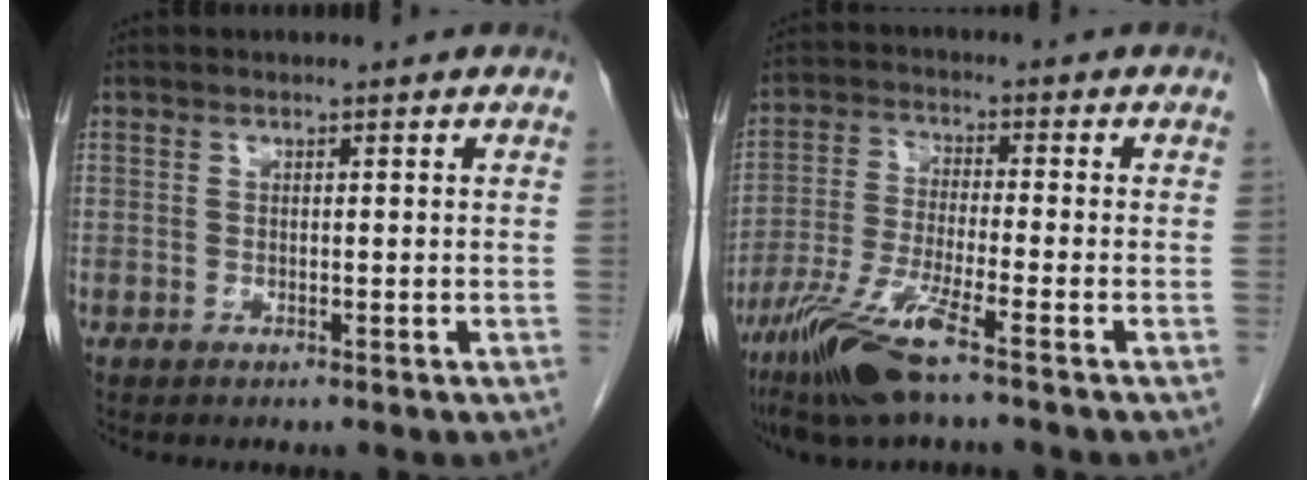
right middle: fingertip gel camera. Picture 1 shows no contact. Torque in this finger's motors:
{"motor_torque": [1.20, -0.94, 0.50, 0.16]}